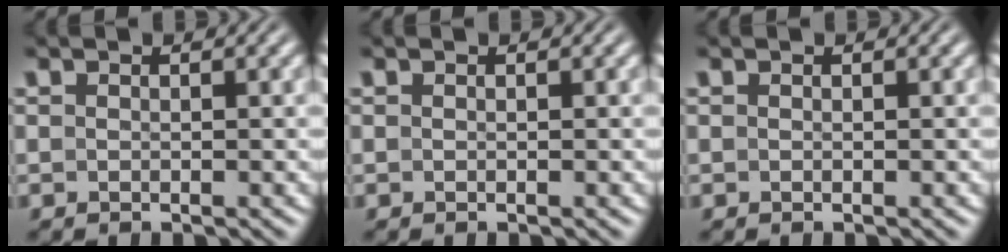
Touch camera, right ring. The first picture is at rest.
{"total": 0.0}
{"total": 0.0}